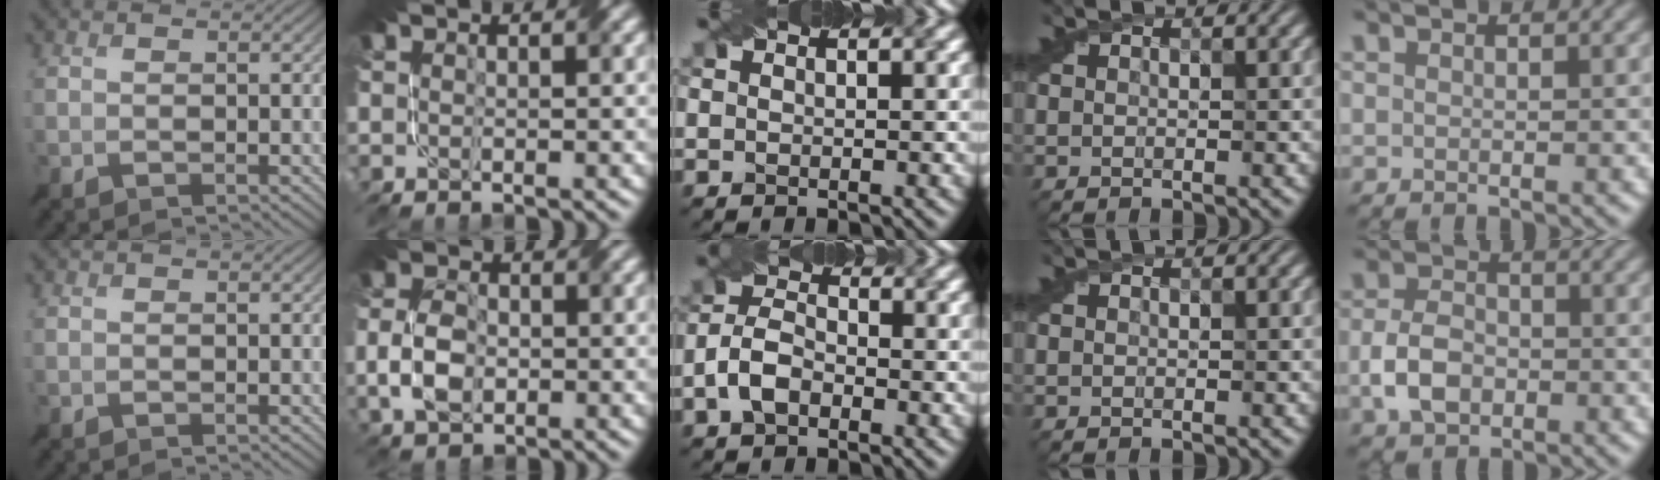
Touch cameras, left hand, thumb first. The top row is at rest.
{"index": {"total": 3.8, "force": [-1.4, 2.3, 2.7], "torque": [-0.060, -0.004, -0.032]}, "middle": {"total": 3.4, "force": [-1.7, 1.9, 2.2], "torque": [-0.052, 0.008, -0.037]}, "little": {"total": 4.0, "force": [-1.1, 2.8, 2.6], "torque": [-0.056, -0.001, -0.027]}}